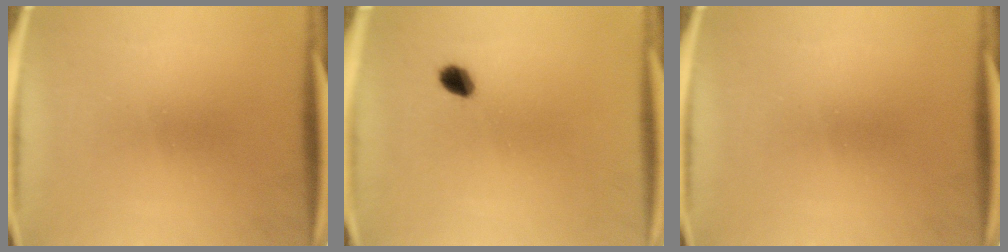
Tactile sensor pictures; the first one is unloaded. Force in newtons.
{"total": 2.9}
{"total": 0.0}